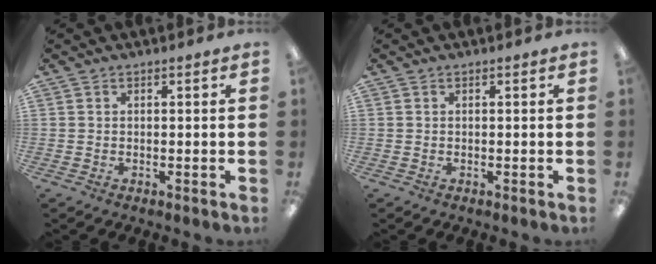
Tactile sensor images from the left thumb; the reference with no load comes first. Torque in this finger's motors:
{"motor_torque": [-0.07, 0.08, 0.06, 0.12, 0.00]}